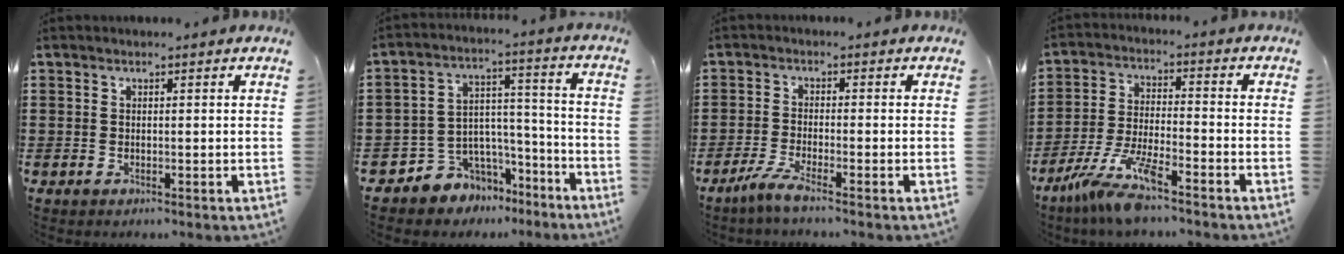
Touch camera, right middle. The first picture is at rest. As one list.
[{"total": 5.9, "force": [-4.4, 3.9, -0.4], "torque": [-0.014, 0.008, -0.086]}, {"total": 3.5, "force": [-2.5, -0.1, 2.3], "torque": [-0.060, -0.011, -0.051]}, {"total": 8.7, "force": [-6.9, 0.6, 5.1], "torque": [-0.118, -0.012, -0.138]}]